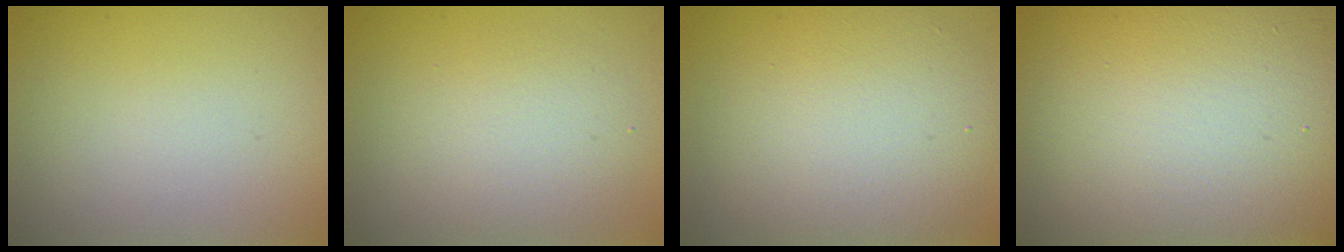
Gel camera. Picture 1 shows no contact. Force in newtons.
{"total": 3.4, "press": 3.3, "slide": 0.2}
{"total": 6.8, "press": 6.8, "slide": 0.7}
{"total": 25.5, "press": 25.5, "slide": 1.0}